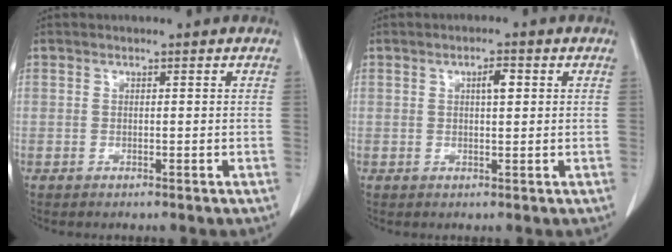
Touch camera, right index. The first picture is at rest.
{"total": 2.3, "force": [0.7, 0.6, 2.1], "torque": [-0.036, 0.001, 0.012]}